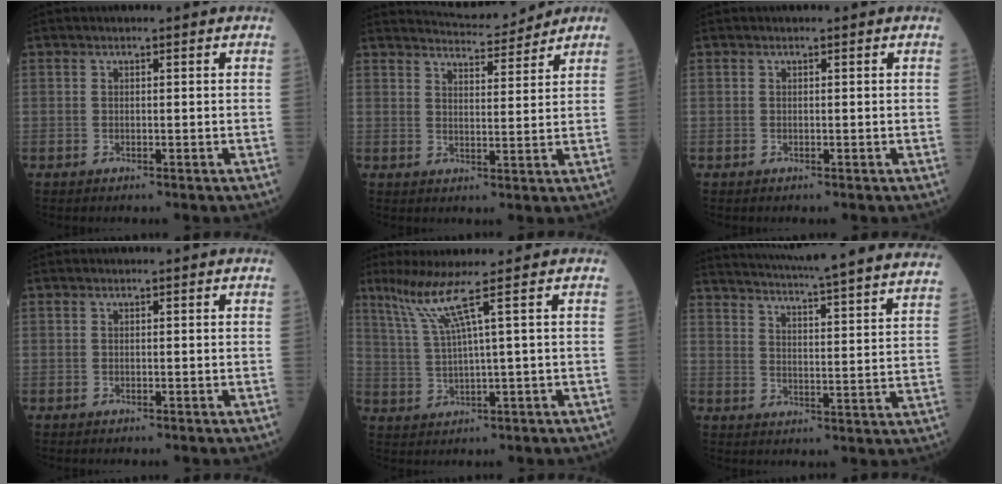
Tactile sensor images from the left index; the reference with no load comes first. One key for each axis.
{"total": 7.8, "fx": 7.6, "fy": 0.9, "fz": 1.3, "tx": -0.025, "ty": 0.010, "tz": 0.108}
{"total": 0.0}
{"total": 0.0}
{"total": 5.5, "fx": 3.1, "fy": -2.0, "fz": 4.0, "tx": -0.088, "ty": 0.001, "tz": 0.070}
{"total": 31.3, "fx": 28.9, "fy": 0.4, "fz": 11.9, "tx": -0.193, "ty": -0.070, "tz": 0.355}